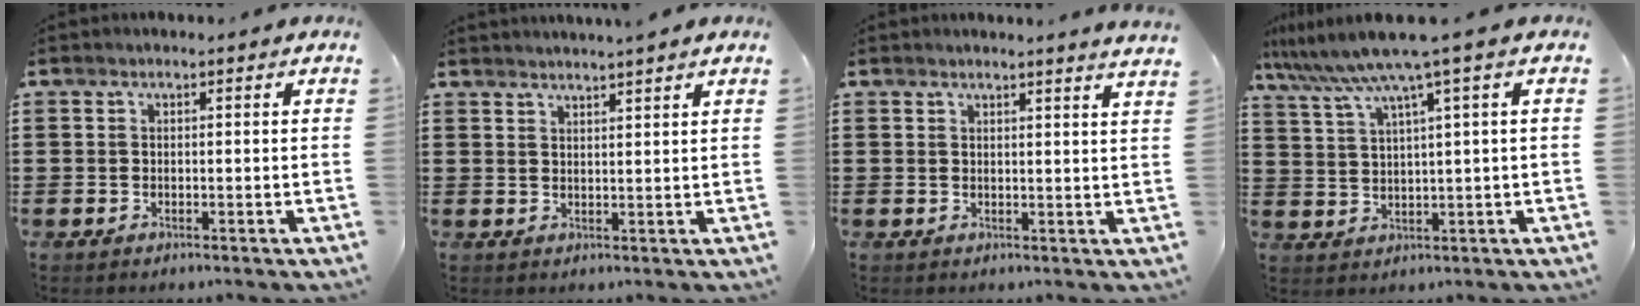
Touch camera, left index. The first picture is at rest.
{"total": 2.0, "force": [1.9, -0.6, 0.0], "torque": [-0.005, -0.004, 0.037]}
{"total": 1.9, "force": [1.8, -0.6, 0.4], "torque": [-0.011, -0.006, 0.033]}
{"total": 6.4, "force": [3.9, -0.5, 5.1], "torque": [-0.120, -0.028, 0.060]}